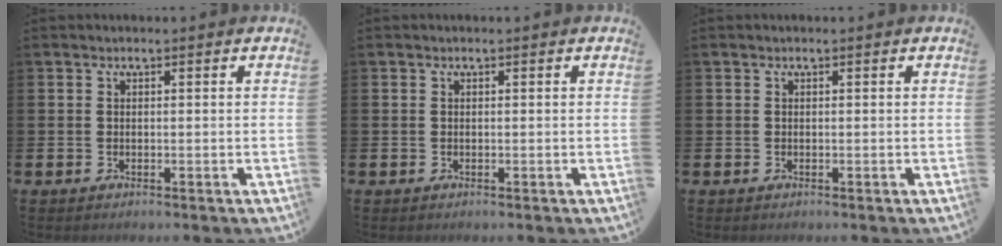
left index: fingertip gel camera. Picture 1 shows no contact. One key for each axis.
{"total": 0.0}
{"total": 0.0}